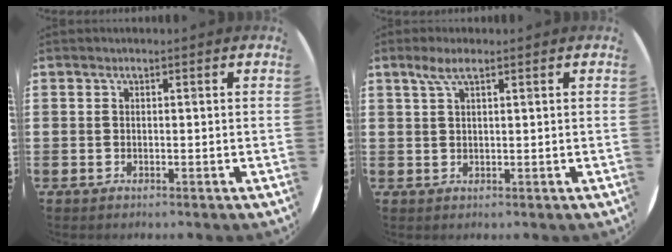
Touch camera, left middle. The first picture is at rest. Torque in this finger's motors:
{"motor_torque": [0.52, -0.18, 0.08, 0.07]}